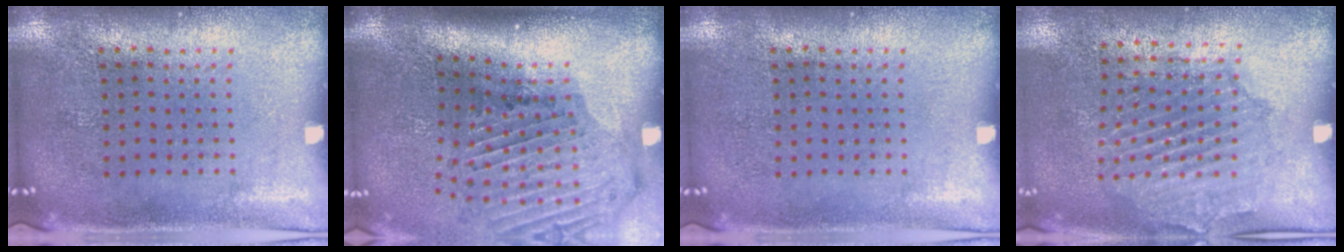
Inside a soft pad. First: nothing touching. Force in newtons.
{"total": 2.4, "press": 1.9, "slide": 1.4}
{"total": 0.0}
{"total": 1.5, "press": 1.5, "slide": 0.4}